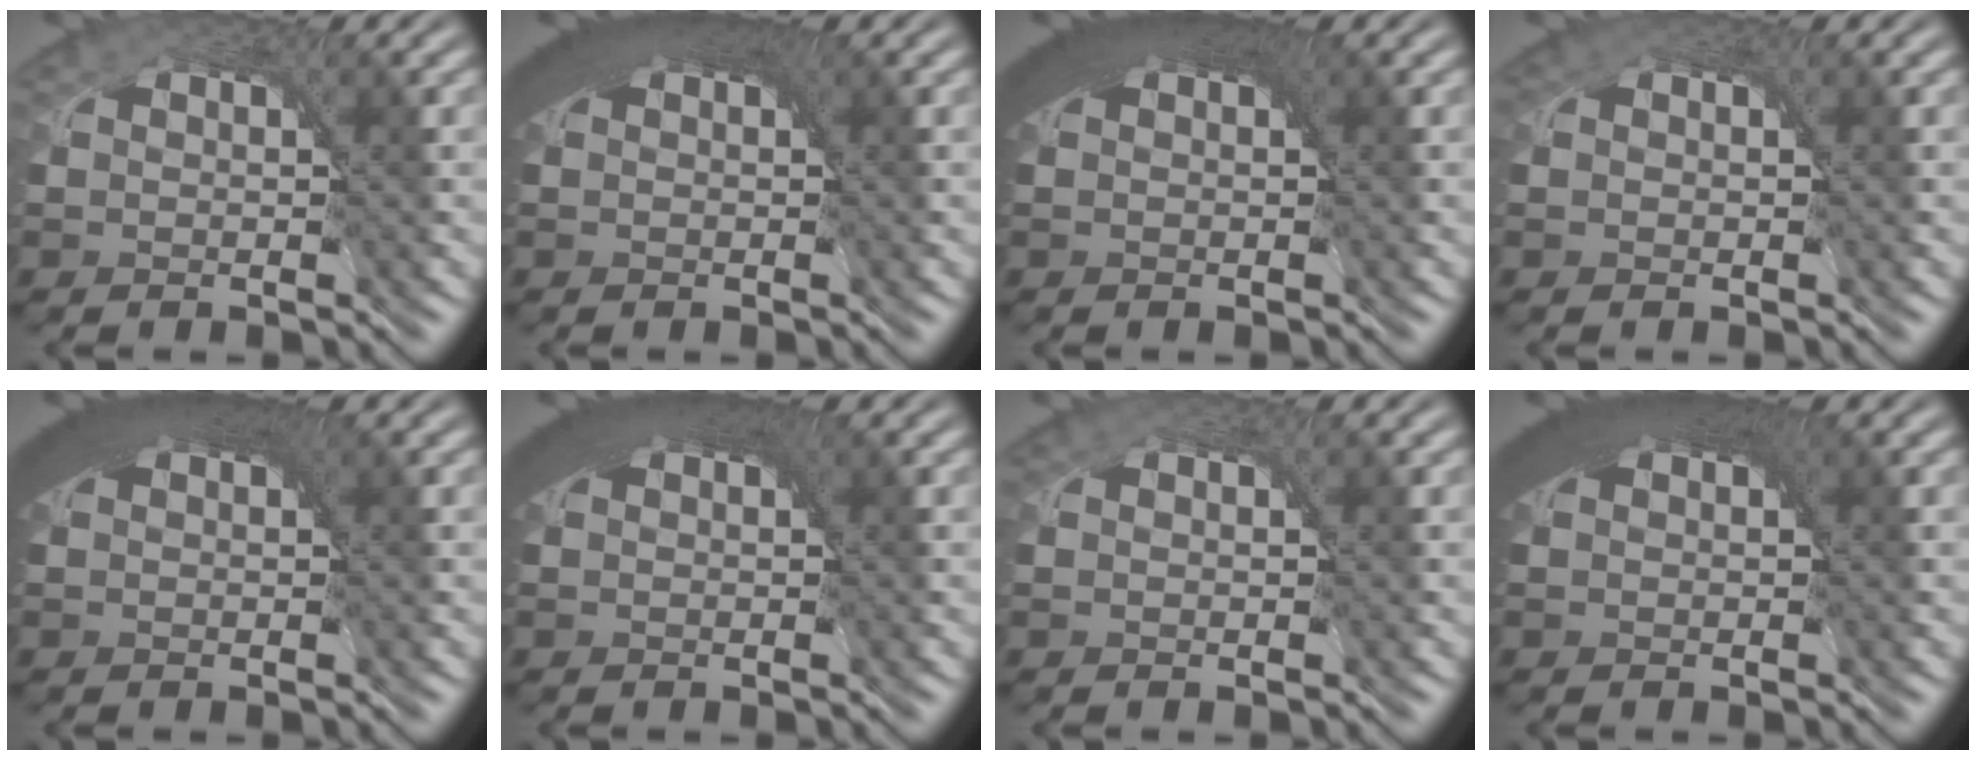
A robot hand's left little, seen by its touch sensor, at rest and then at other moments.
{"total": 7.5, "force": [3.1, 3.6, 5.8], "torque": [-0.091, 0.020, 0.034]}
{"total": 8.1, "force": [3.1, 3.9, 6.4], "torque": [-0.098, 0.021, 0.033]}
{"total": 1.2, "force": [0.5, 0.8, 0.7], "torque": [-0.016, 0.001, 0.006]}
{"total": 8.3, "force": [3.1, 3.9, 6.6], "torque": [-0.100, 0.021, 0.033]}
{"total": 8.0, "force": [3.1, 3.8, 6.3], "torque": [-0.097, 0.021, 0.033]}
{"total": 0.8, "force": [0.4, 0.6, 0.5], "torque": [-0.010, 0.001, 0.004]}
{"total": 8.2, "force": [3.0, 3.9, 6.5], "torque": [-0.098, 0.020, 0.032]}